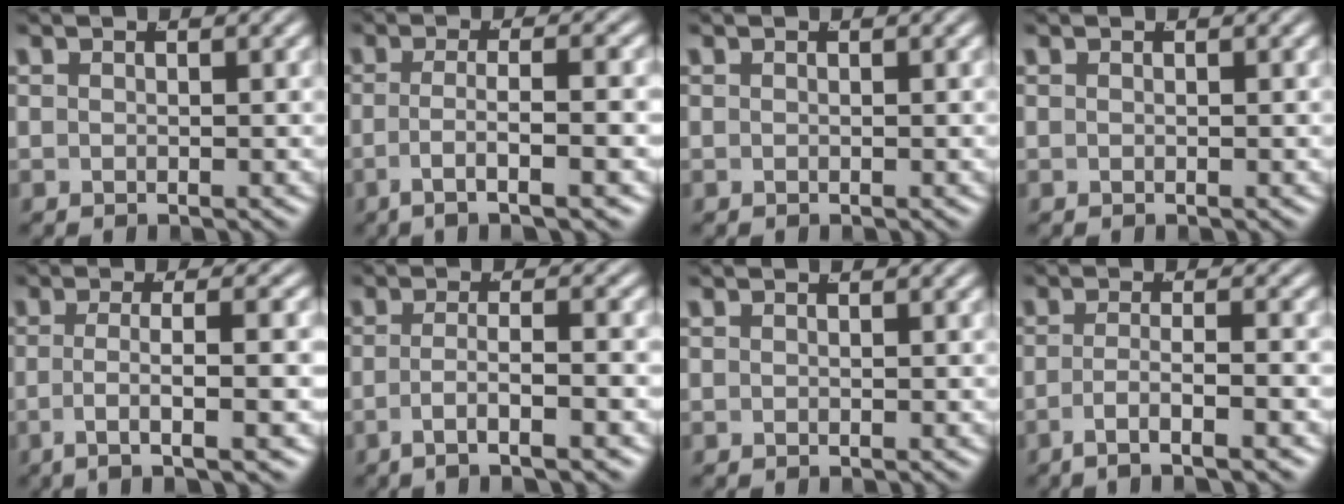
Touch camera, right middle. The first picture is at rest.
{"total": 4.6, "force": [-2.9, 0.0, 3.6], "torque": [-0.073, -0.018, -0.039]}
{"total": 0.0}
{"total": 0.0}
{"total": 4.8, "force": [-2.4, 0.1, 4.1], "torque": [-0.080, -0.018, -0.031]}
{"total": 4.0, "force": [-2.8, -0.1, 2.8], "torque": [-0.058, -0.017, -0.040]}
{"total": 0.0}
{"total": 4.1, "force": [-3.2, 0.0, 2.6], "torque": [-0.056, -0.021, -0.045]}